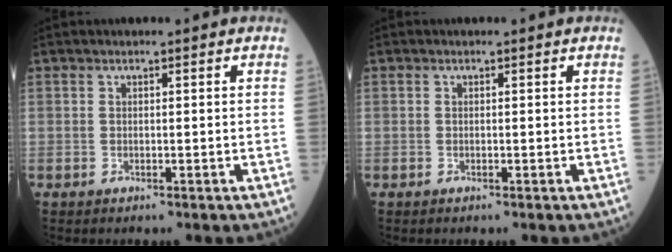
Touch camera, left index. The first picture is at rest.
{"total": 0.0}